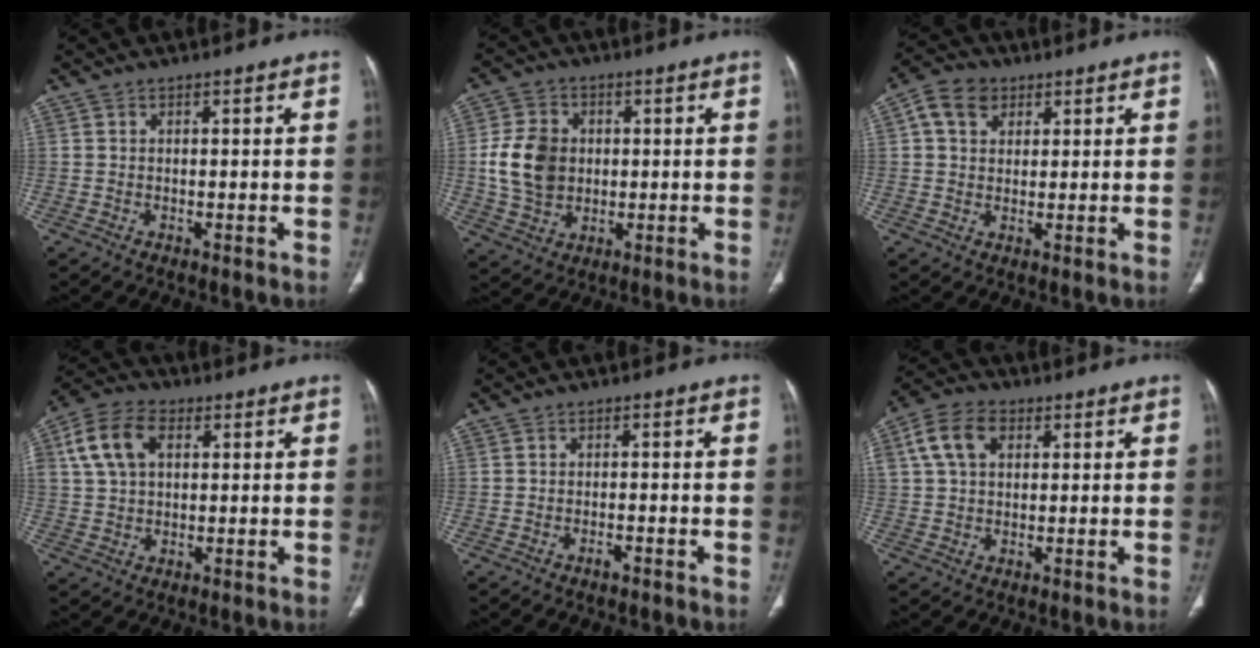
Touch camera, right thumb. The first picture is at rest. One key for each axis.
{"total": 10.8, "fx": 0.6, "fy": 8.5, "fz": 6.5, "tx": -0.104, "ty": 0.002, "tz": 0.016}
{"total": 6.7, "fx": 2.6, "fy": 5.1, "fz": 3.4, "tx": -0.047, "ty": 0.005, "tz": 0.043}
{"total": 10.1, "fx": 2.9, "fy": 6.7, "fz": 7.0, "tx": -0.135, "ty": 0.016, "tz": 0.048}
{"total": 1.3, "fx": -1.0, "fy": 0.2, "fz": 0.7, "tx": -0.017, "ty": 0.009, "tz": -0.017}
{"total": 8.3, "fx": 2.5, "fy": 5.7, "fz": 5.4, "tx": -0.102, "ty": 0.014, "tz": 0.041}